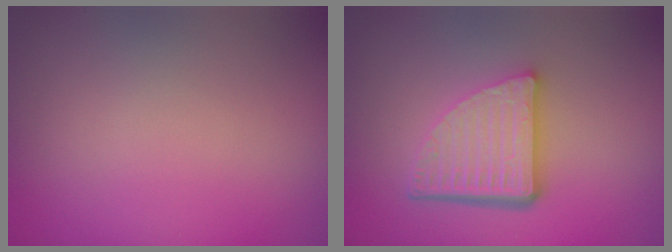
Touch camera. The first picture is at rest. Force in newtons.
{"total": 5.6, "press": 3.7, "slide": 4.1}